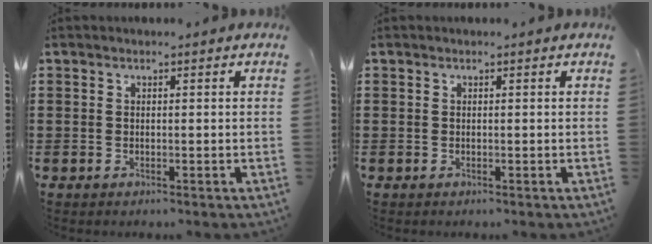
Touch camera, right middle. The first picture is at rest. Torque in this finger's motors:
{"motor_torque": [0.00, 0.00, 0.00, -0.01]}